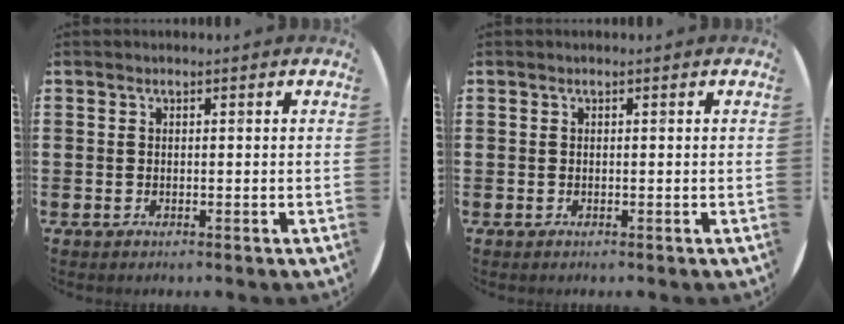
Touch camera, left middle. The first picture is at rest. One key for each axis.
{"total": 0.0}